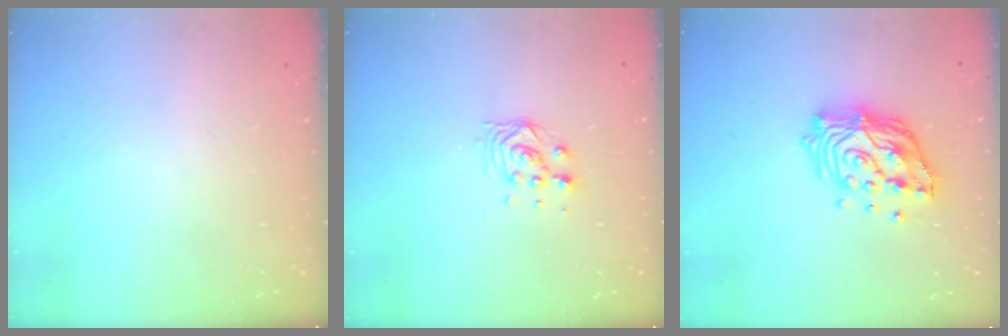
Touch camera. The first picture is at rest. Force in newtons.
{"total": 6.1, "press": 6.0, "slide": 0.4}
{"total": 17.0, "press": 16.9, "slide": 1.5}